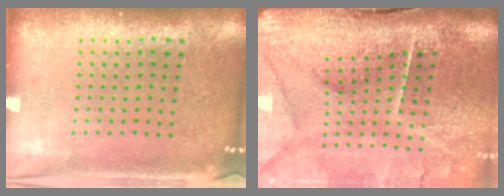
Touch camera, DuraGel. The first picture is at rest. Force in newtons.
{"total": 4.7, "press": 3.6, "slide": 3.0}